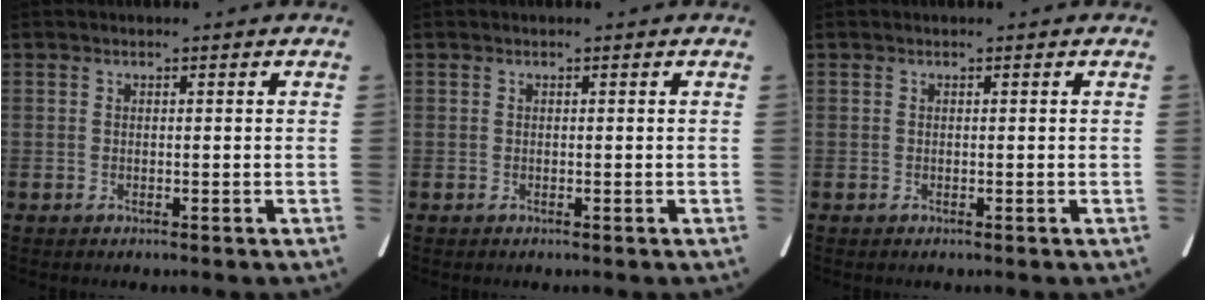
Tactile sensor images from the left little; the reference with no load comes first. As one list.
[{"total": 0.0}, {"total": 0.0}]